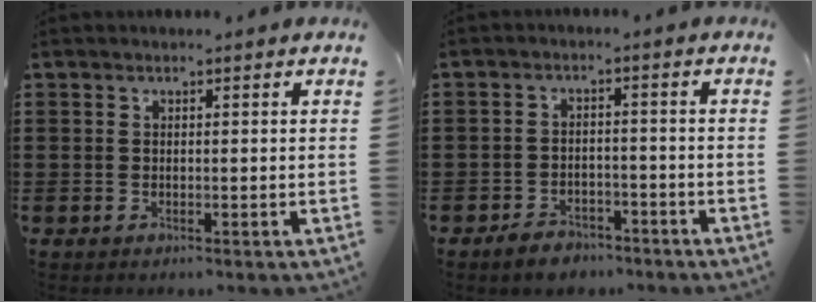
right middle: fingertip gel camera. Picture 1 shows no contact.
{"total": 3.0, "force": [-2.8, 1.0, 0.4], "torque": [-0.009, 0.011, -0.058]}